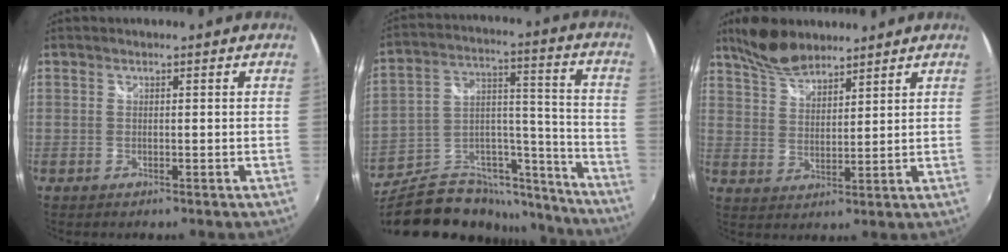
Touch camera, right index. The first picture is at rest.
{"total": 26.3, "force": [-20.5, 12.0, 11.2], "torque": [-0.194, 0.053, -0.293]}
{"total": 8.4, "force": [7.0, 3.0, 3.6], "torque": [-0.070, 0.017, 0.133]}